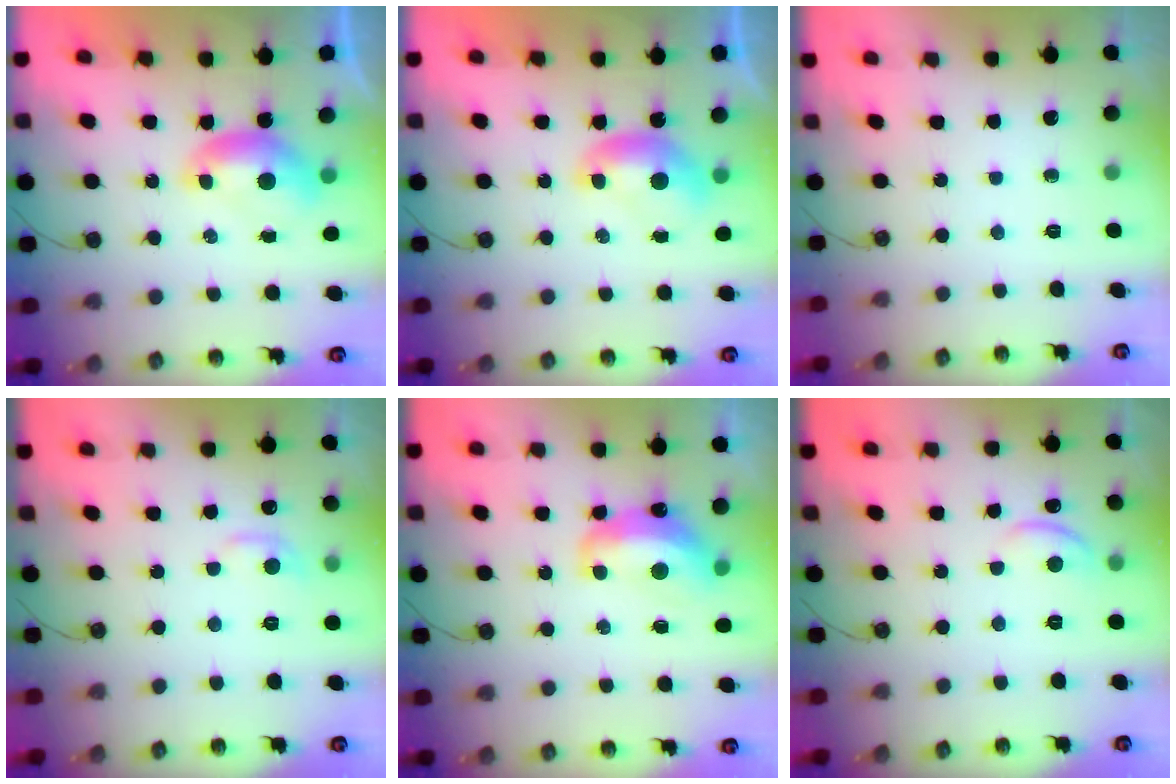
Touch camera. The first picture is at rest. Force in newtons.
{"total": 0.0}
{"total": 0.0}
{"total": 0.8, "press": 0.1, "slide": 0.8}
{"total": 5.9, "press": 5.8, "slide": 1.3}
{"total": 2.1, "press": 2.0, "slide": 0.5}